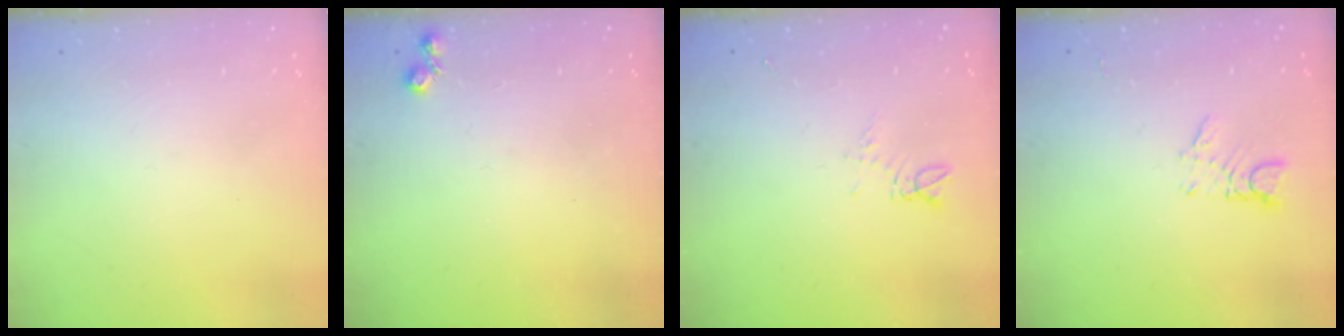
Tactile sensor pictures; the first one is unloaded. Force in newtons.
{"total": 5.4, "press": 5.4, "slide": 0.7}
{"total": 5.0, "press": 4.9, "slide": 0.7}
{"total": 2.7, "press": 2.6, "slide": 0.3}